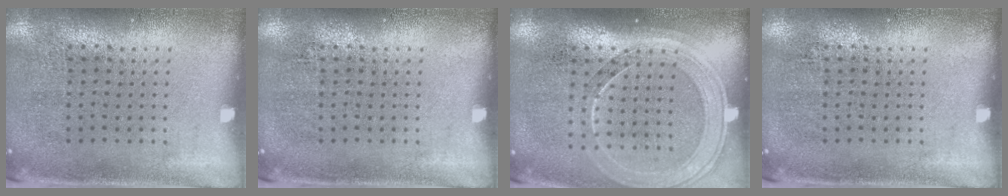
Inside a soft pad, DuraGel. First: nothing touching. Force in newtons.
{"total": 0.0}
{"total": 1.7, "press": 1.5, "slide": 0.6}
{"total": 0.0}